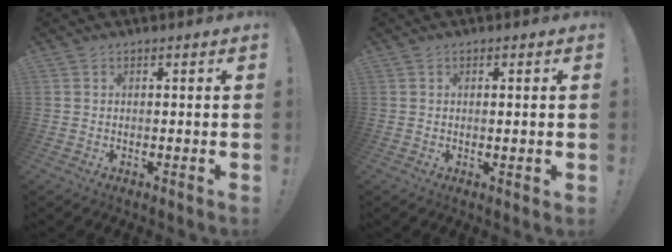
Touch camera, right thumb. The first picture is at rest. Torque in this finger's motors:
{"motor_torque": [0.04, -0.18, 0.10, 0.03, -0.02]}